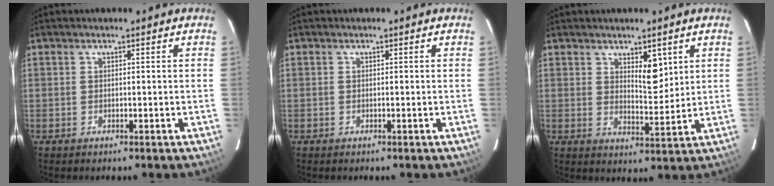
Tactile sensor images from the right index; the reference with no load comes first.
{"total": 0.0}
{"total": 5.1, "force": [2.4, 1.8, 4.1], "torque": [-0.069, -0.006, 0.044]}